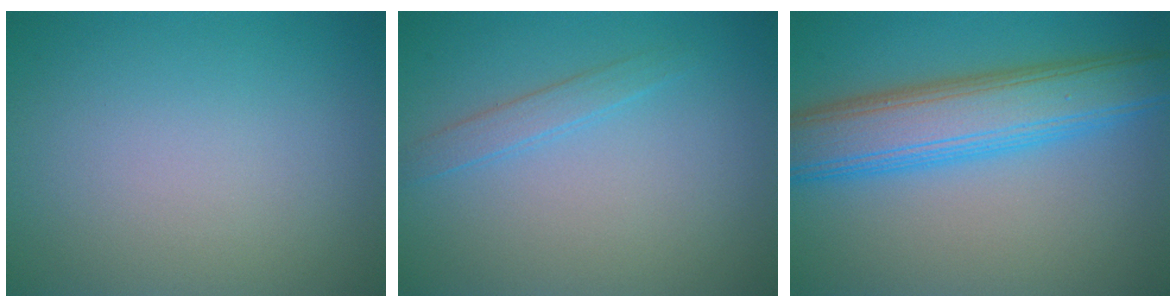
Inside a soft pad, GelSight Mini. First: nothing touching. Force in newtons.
{"total": 1.5, "press": 1.5, "slide": 0.1}
{"total": 8.0, "press": 8.0, "slide": 0.0}